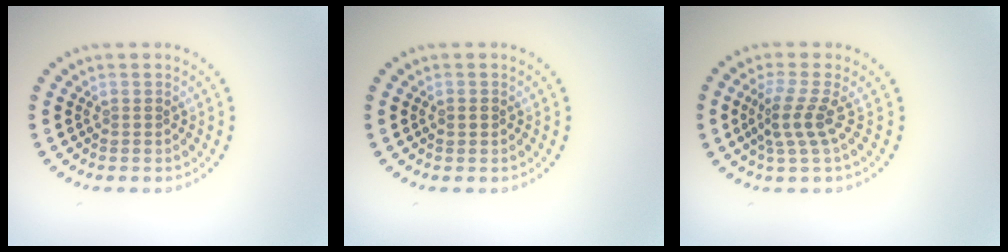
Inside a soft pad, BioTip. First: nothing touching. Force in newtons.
{"total": 1.0, "press": 1.0, "slide": 0.0}
{"total": 2.7, "press": 1.9, "slide": 1.9}